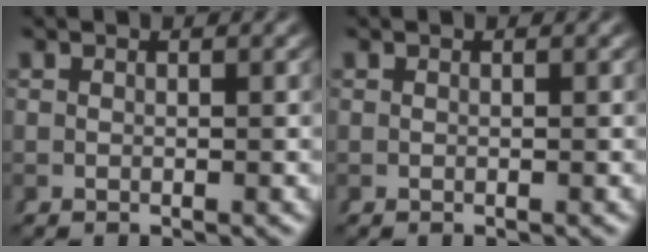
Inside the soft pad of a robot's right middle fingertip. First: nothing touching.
{"total": 0.0}